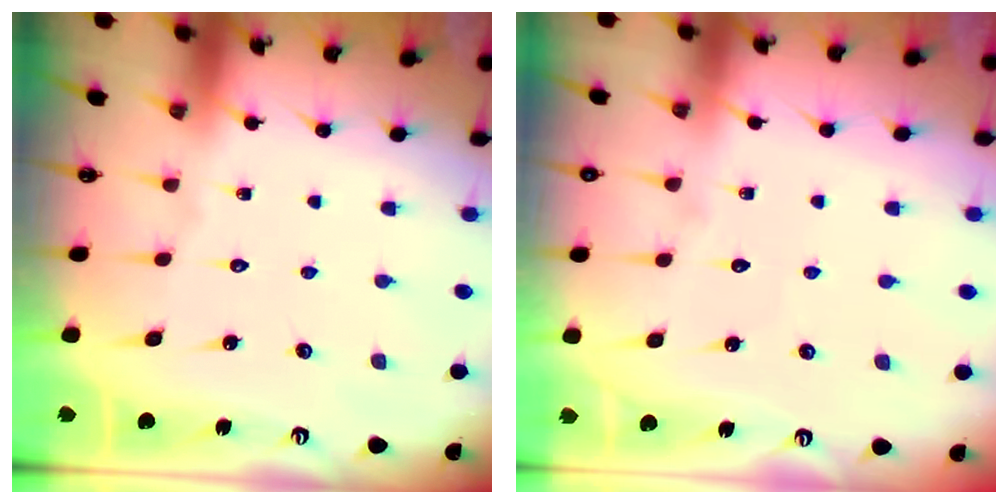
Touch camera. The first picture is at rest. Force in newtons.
{"total": 2.8, "press": 2.8, "slide": 0.3}